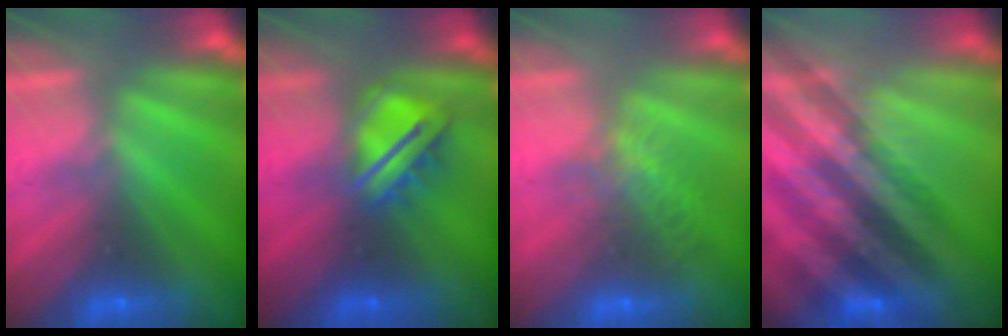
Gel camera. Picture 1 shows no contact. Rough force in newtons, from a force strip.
{"total": 5.4}
{"total": 4.0}
{"total": 3.6}